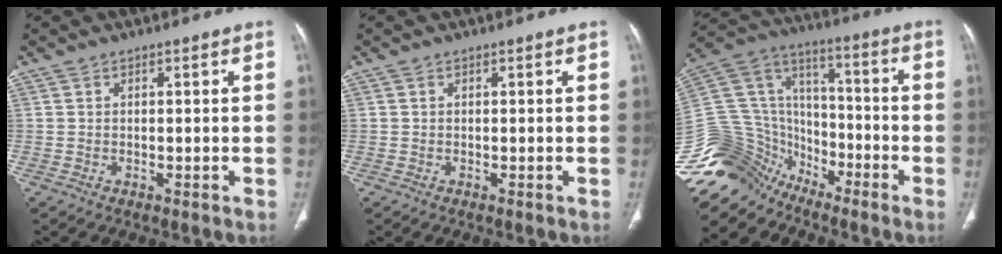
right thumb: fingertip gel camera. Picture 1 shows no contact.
{"total": 0.0}
{"total": 20.3, "force": [-15.7, 12.2, 4.2], "torque": [-0.099, 0.105, -0.284]}